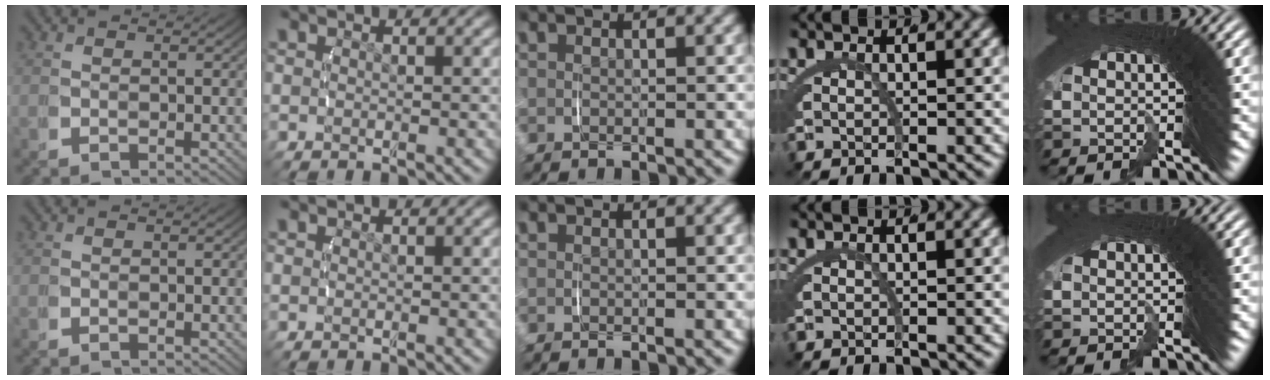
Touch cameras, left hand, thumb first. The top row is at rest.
{}